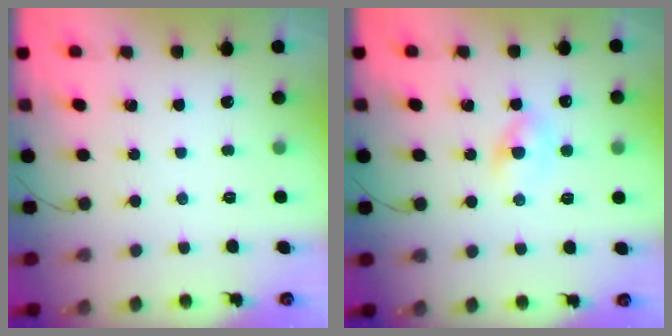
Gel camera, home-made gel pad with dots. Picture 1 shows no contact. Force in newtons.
{"total": 3.4, "press": 3.2, "slide": 1.1}